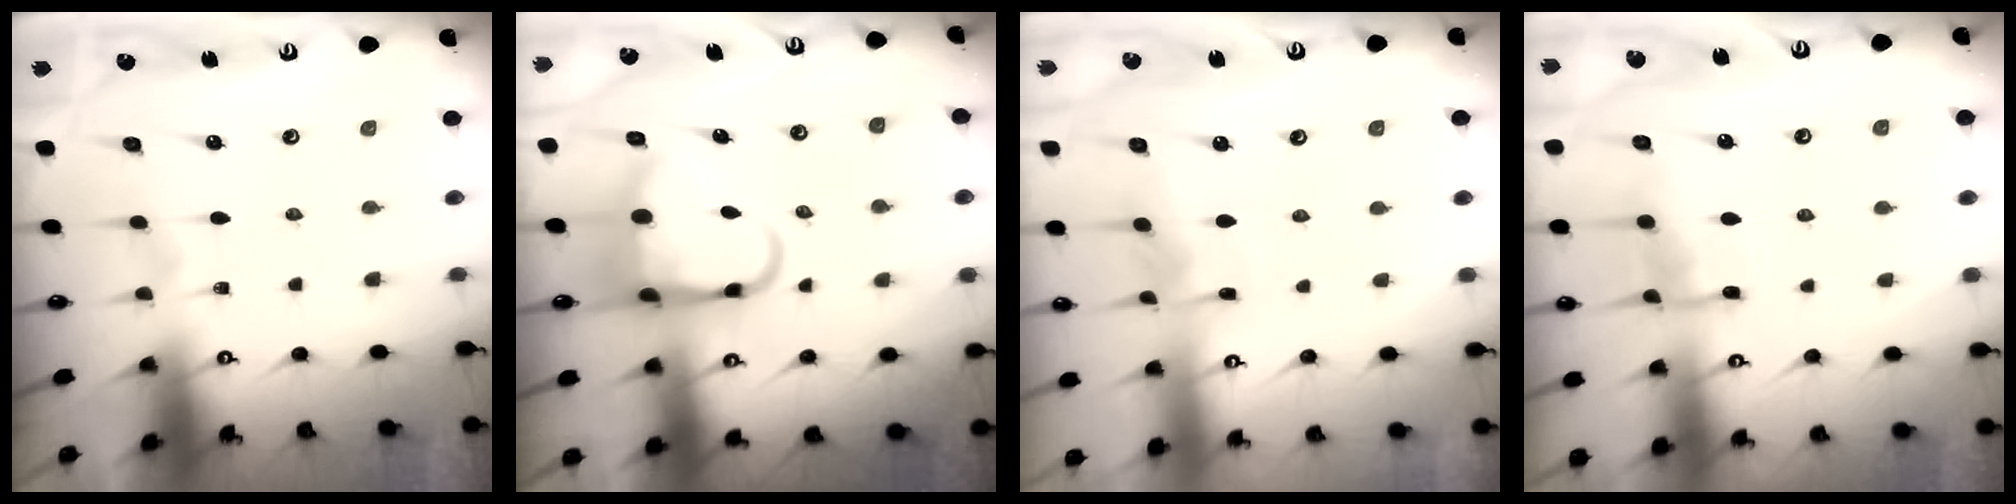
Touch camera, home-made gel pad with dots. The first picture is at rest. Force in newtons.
{"total": 9.8, "press": 9.6, "slide": 2.1}
{"total": 5.0, "press": 5.0, "slide": 0.8}
{"total": 9.7, "press": 9.7, "slide": 1.0}